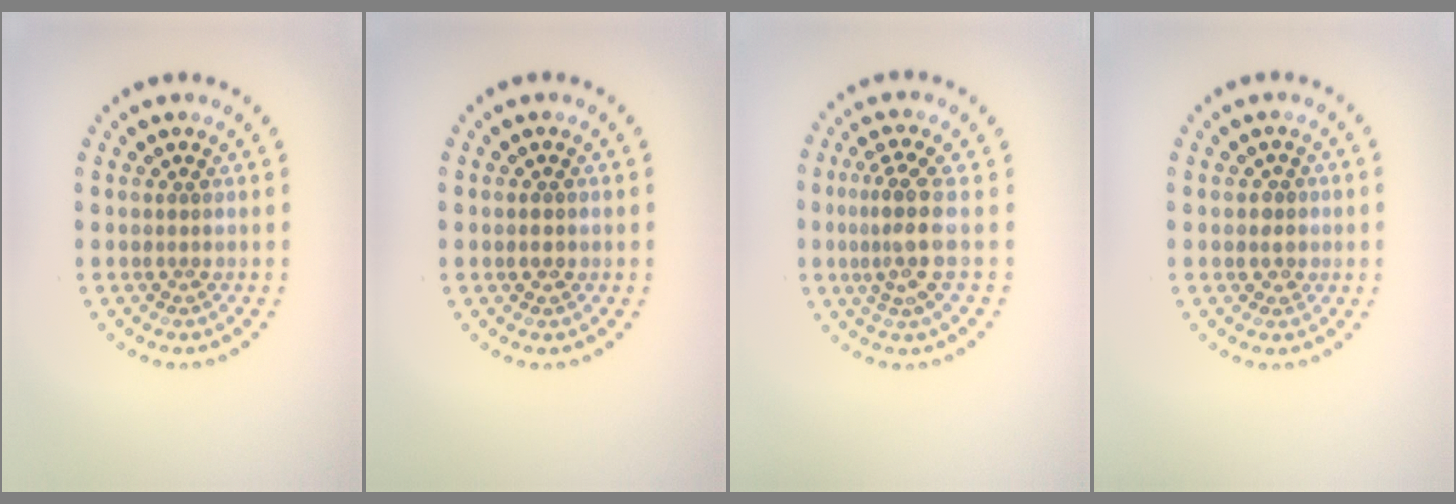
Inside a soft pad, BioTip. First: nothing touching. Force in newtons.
{"total": 1.3, "press": 1.3, "slide": 0.1}
{"total": 3.3, "press": 2.5, "slide": 2.1}
{"total": 1.1, "press": 0.9, "slide": 0.7}